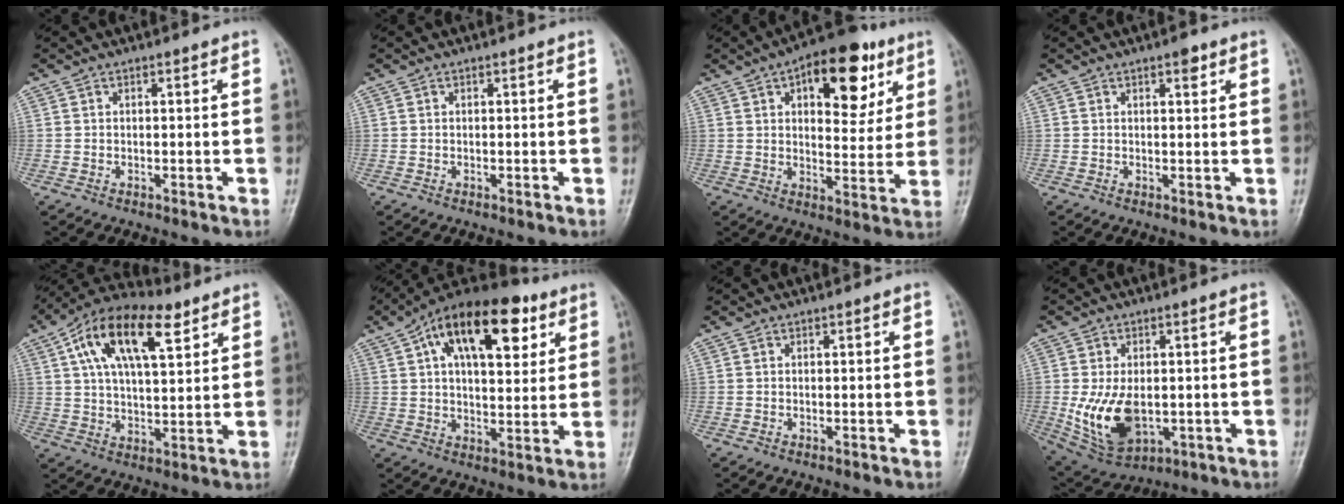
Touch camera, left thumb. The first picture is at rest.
{"total": 0.0}
{"total": 16.2, "force": [7.4, 8.0, 12.0], "torque": [-0.118, -0.016, 0.102]}
{"total": 2.0, "force": [1.2, 0.7, 1.4], "torque": [-0.015, -0.004, 0.015]}
{"total": 16.9, "force": [7.7, 7.7, 13.0], "torque": [-0.202, -0.003, 0.130]}
{"total": 19.7, "force": [8.5, 9.7, 14.9], "torque": [-0.210, -0.004, 0.134]}
{"total": 0.0}
{"total": 11.7, "force": [-1.3, 7.2, 9.2], "torque": [-0.160, -0.010, -0.002]}